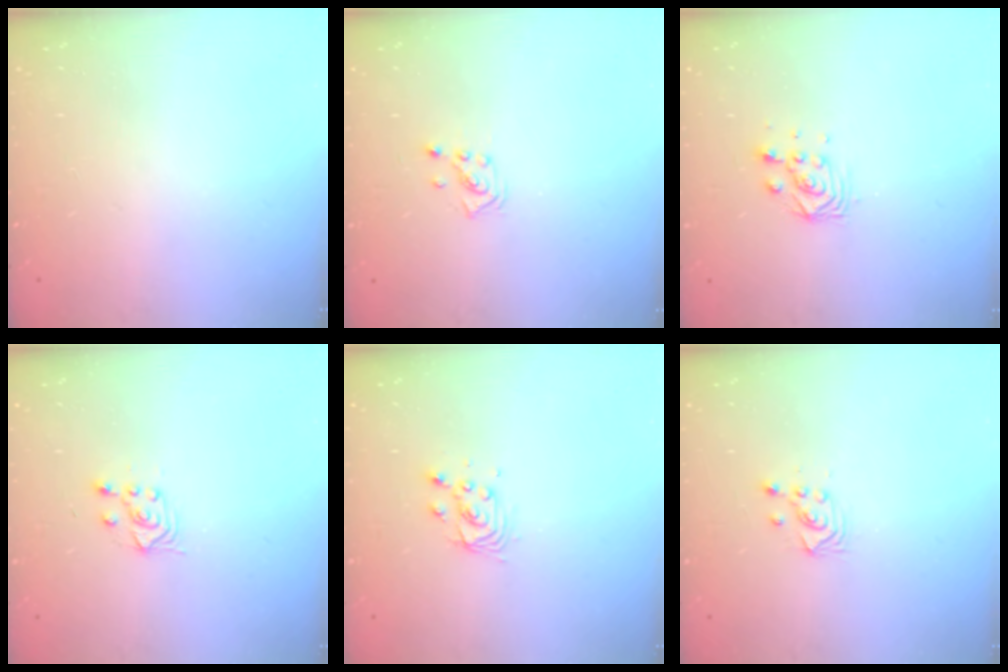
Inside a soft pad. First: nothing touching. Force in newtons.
{"total": 1.3, "press": 1.3, "slide": 0.1}
{"total": 3.8, "press": 3.8, "slide": 0.1}
{"total": 4.2, "press": 4.0, "slide": 1.4}
{"total": 4.3, "press": 4.2, "slide": 0.3}
{"total": 3.3, "press": 3.2, "slide": 0.3}